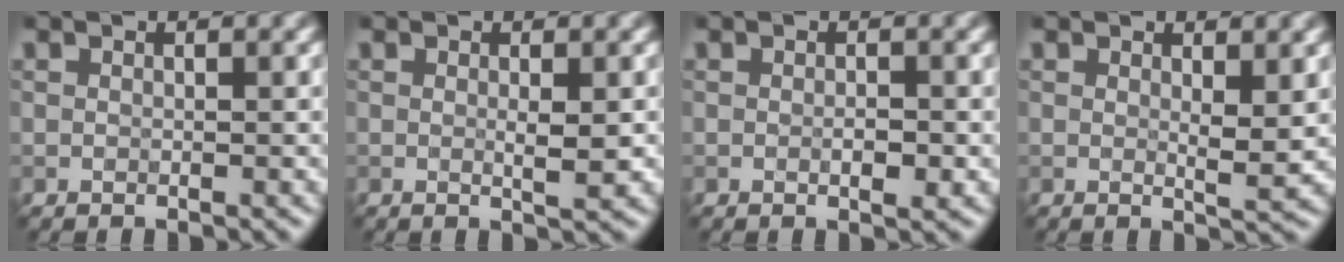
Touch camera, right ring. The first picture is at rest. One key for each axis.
{"total": 1.6, "fx": 0.1, "fy": 0.2, "fz": 1.6, "tx": -0.024, "ty": -0.003, "tz": -0.001}
{"total": 1.4, "fx": -0.2, "fy": 0.5, "fz": 1.2, "tx": -0.021, "ty": -0.002, "tz": -0.003}
{"total": 1.9, "fx": 0.8, "fy": 0.4, "fz": 1.7, "tx": -0.022, "ty": -0.008, "tz": 0.013}